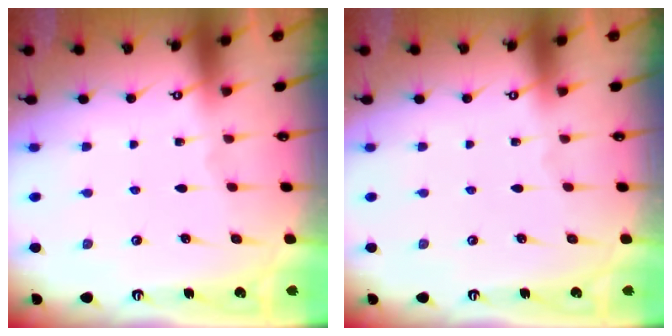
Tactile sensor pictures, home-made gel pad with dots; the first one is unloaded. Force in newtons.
{"total": 0.0}